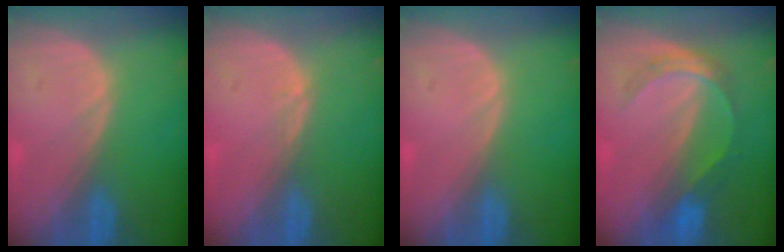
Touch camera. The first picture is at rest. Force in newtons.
{"total": 0.6, "press": 0.4, "slide": 0.4}
{"total": 0.0}
{"total": 5.3, "press": 5.0, "slide": 1.6}